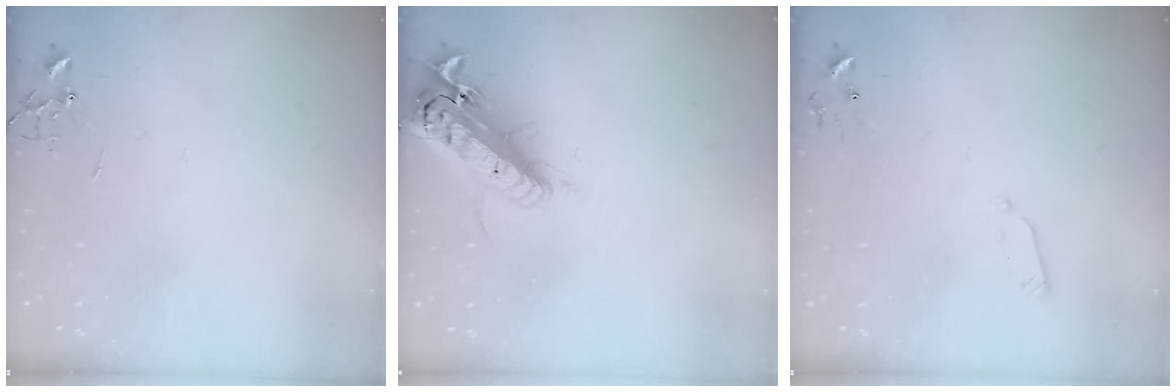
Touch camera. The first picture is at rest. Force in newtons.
{"total": 19.3, "press": 18.8, "slide": 4.3}
{"total": 3.7, "press": 3.6, "slide": 0.8}